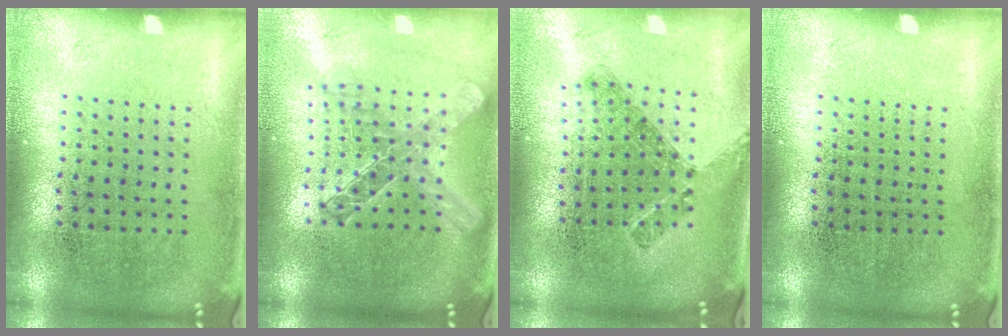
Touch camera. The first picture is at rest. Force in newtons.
{"total": 1.9, "press": 1.7, "slide": 1.0}
{"total": 0.8, "press": 0.7, "slide": 0.4}
{"total": 0.0}